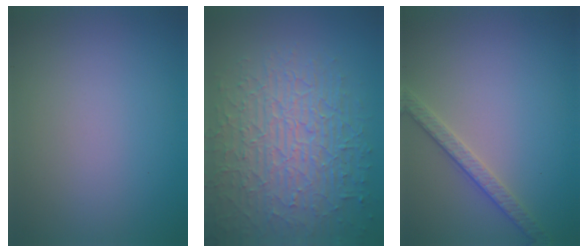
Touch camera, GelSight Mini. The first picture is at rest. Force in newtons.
{"total": 8.8, "press": 6.2, "slide": 6.3}
{"total": 2.7, "press": 2.6, "slide": 0.6}